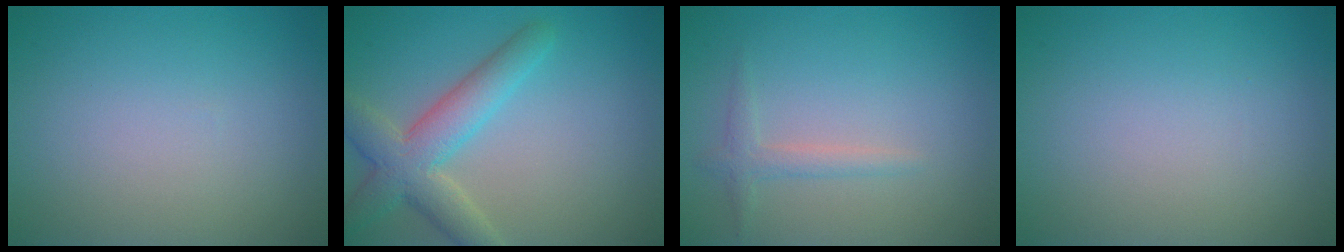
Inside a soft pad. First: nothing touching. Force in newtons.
{"total": 5.2, "press": 5.2, "slide": 0.2}
{"total": 1.5, "press": 1.5, "slide": 0.0}
{"total": 0.0}